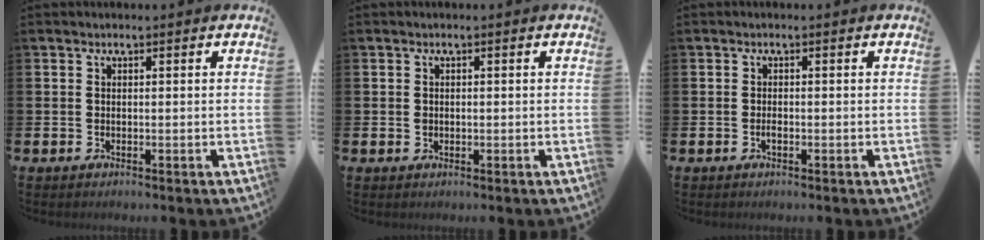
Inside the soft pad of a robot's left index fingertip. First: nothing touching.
{"total": 0.7, "force": [0.0, 0.6, 0.3], "torque": [-0.002, 0.005, -0.002]}
{"total": 0.9, "force": [-0.4, 0.4, 0.7], "torque": [-0.017, 0.000, -0.006]}